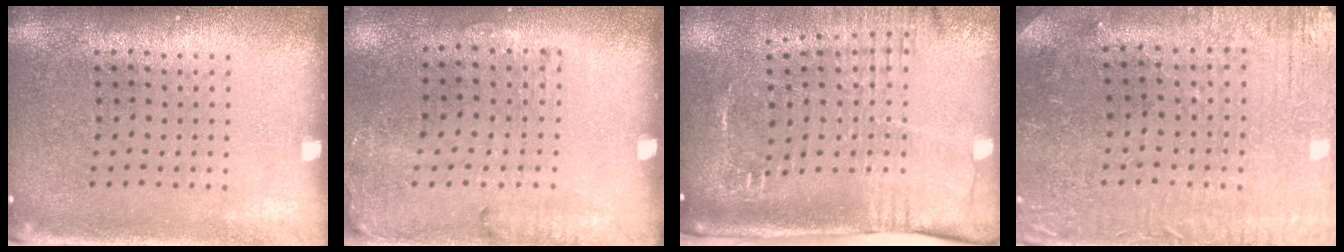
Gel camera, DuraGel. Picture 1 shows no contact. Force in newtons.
{"total": 1.7, "press": 1.2, "slide": 1.2}
{"total": 2.7, "press": 2.1, "slide": 1.7}
{"total": 0.9, "press": 0.7, "slide": 0.5}